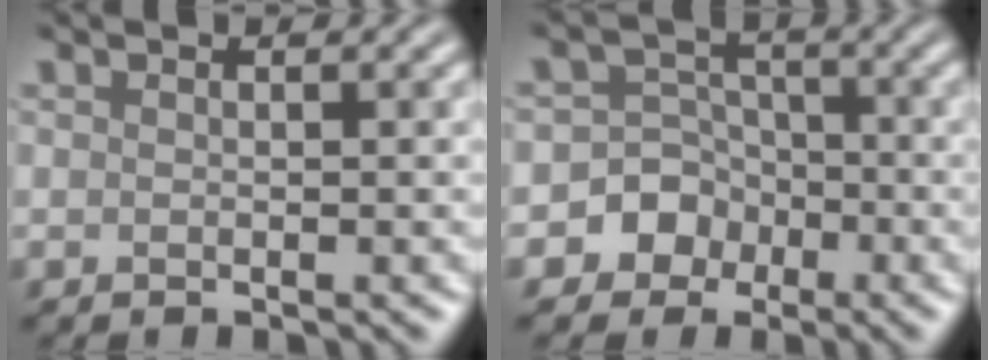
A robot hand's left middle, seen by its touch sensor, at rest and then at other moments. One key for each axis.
{"total": 5.7, "fx": -2.3, "fy": 5.2, "fz": 0.6, "tx": 0.013, "ty": 0.015, "tz": -0.062}